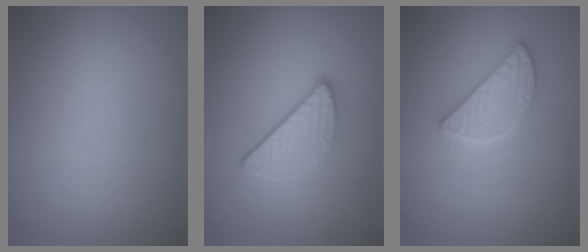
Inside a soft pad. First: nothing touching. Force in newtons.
{"total": 2.9, "press": 2.4, "slide": 1.7}
{"total": 2.9, "press": 2.8, "slide": 0.9}